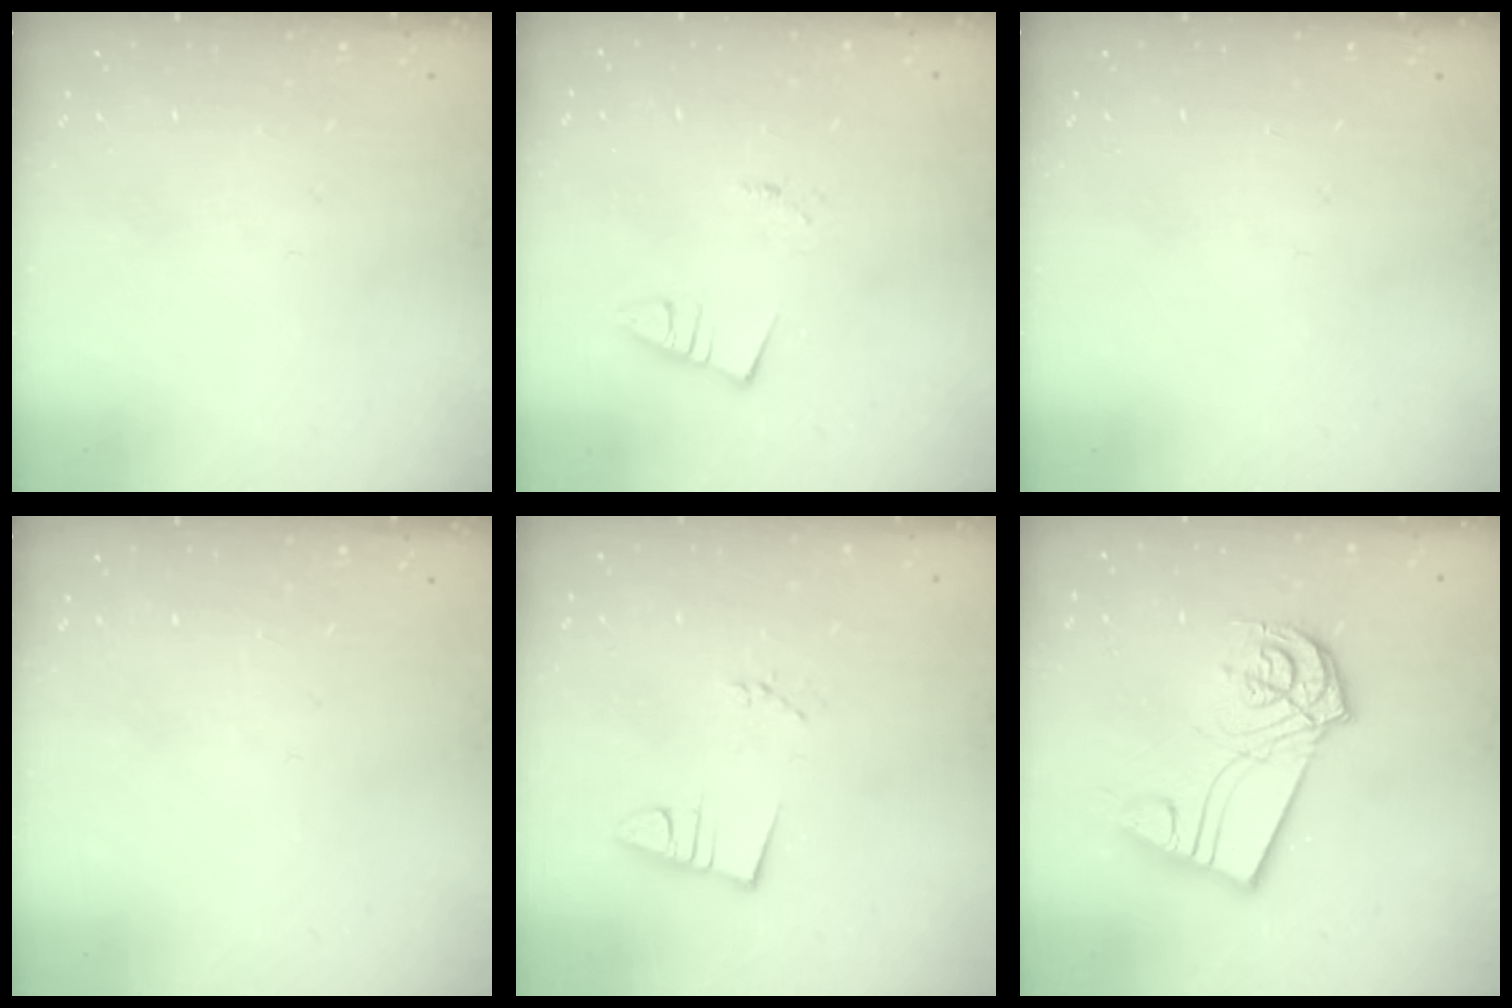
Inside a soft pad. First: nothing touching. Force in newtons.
{"total": 1.2, "press": 1.2, "slide": 0.1}
{"total": 0.0}
{"total": 0.0}
{"total": 2.8, "press": 1.4, "slide": 2.4}
{"total": 13.2, "press": 13.1, "slide": 1.5}